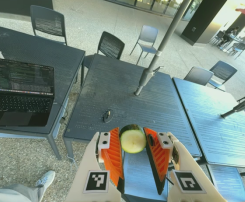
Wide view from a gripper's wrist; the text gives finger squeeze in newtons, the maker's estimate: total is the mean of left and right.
{"total": 10.4, "left": 10.0, "right": 10.9}